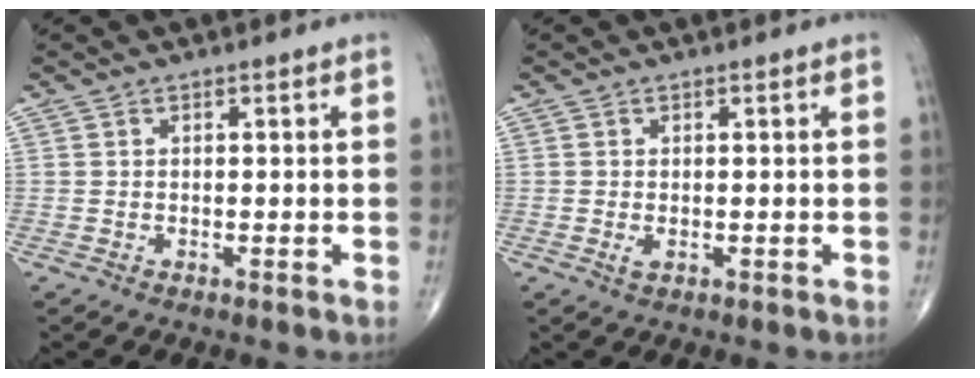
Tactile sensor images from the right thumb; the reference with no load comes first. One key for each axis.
{"total": 0.9, "fx": -0.1, "fy": 0.5, "fz": 0.8, "tx": -0.014, "ty": -0.003, "tz": -0.001}